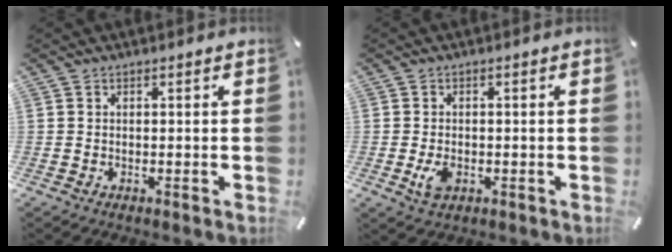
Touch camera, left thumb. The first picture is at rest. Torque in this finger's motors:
{"motor_torque": [0.71, 0.73, 0.60, 0.27, 0.20]}